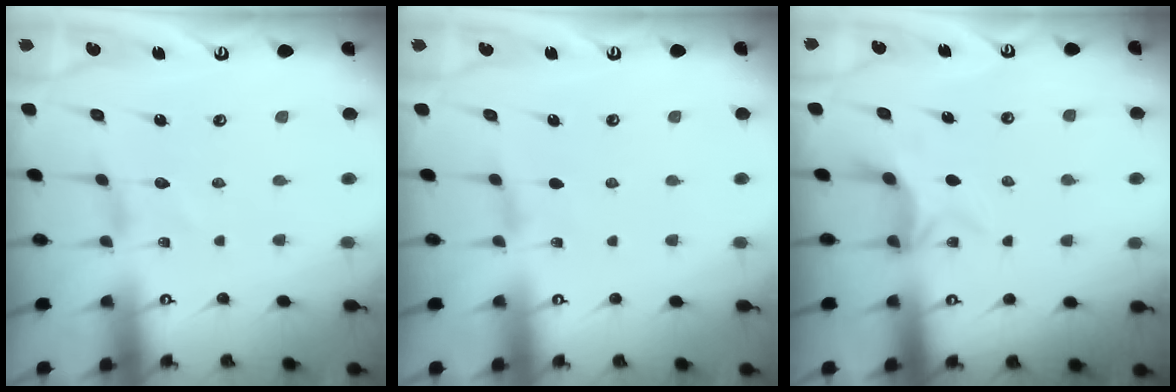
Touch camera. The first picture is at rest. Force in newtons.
{"total": 1.1, "press": 1.1, "slide": 0.3}
{"total": 5.8, "press": 5.5, "slide": 1.8}